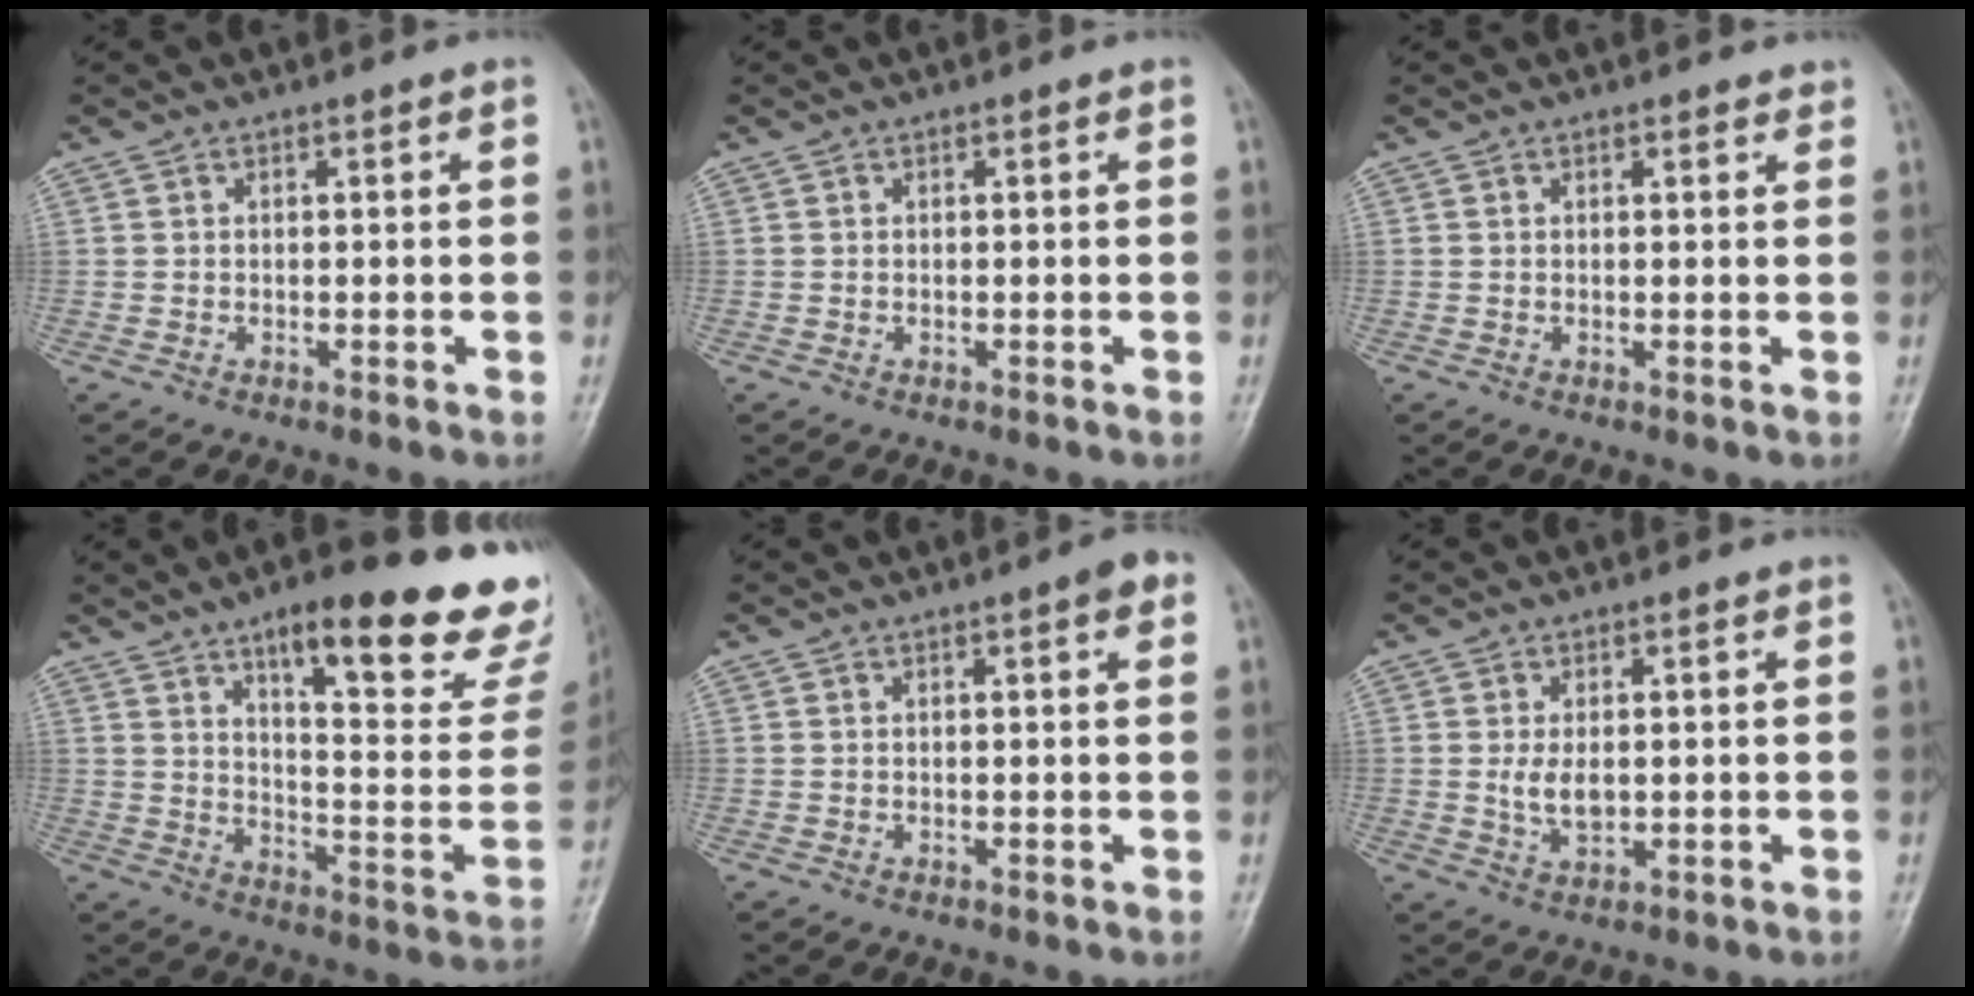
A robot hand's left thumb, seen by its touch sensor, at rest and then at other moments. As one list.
[{"total": 0.0}, {"total": 1.3, "force": [1.1, 0.5, 0.5], "torque": [0.002, -0.003, 0.012]}, {"total": 26.5, "force": [17.1, 6.9, 19.0], "torque": [-0.216, -0.076, 0.238]}, {"total": 2.7, "force": [1.2, 0.7, 2.2], "torque": [-0.022, 0.002, 0.012]}, {"total": 3.9, "force": [0.3, 2.3, 3.1], "torque": [-0.052, -0.008, 0.011]}]